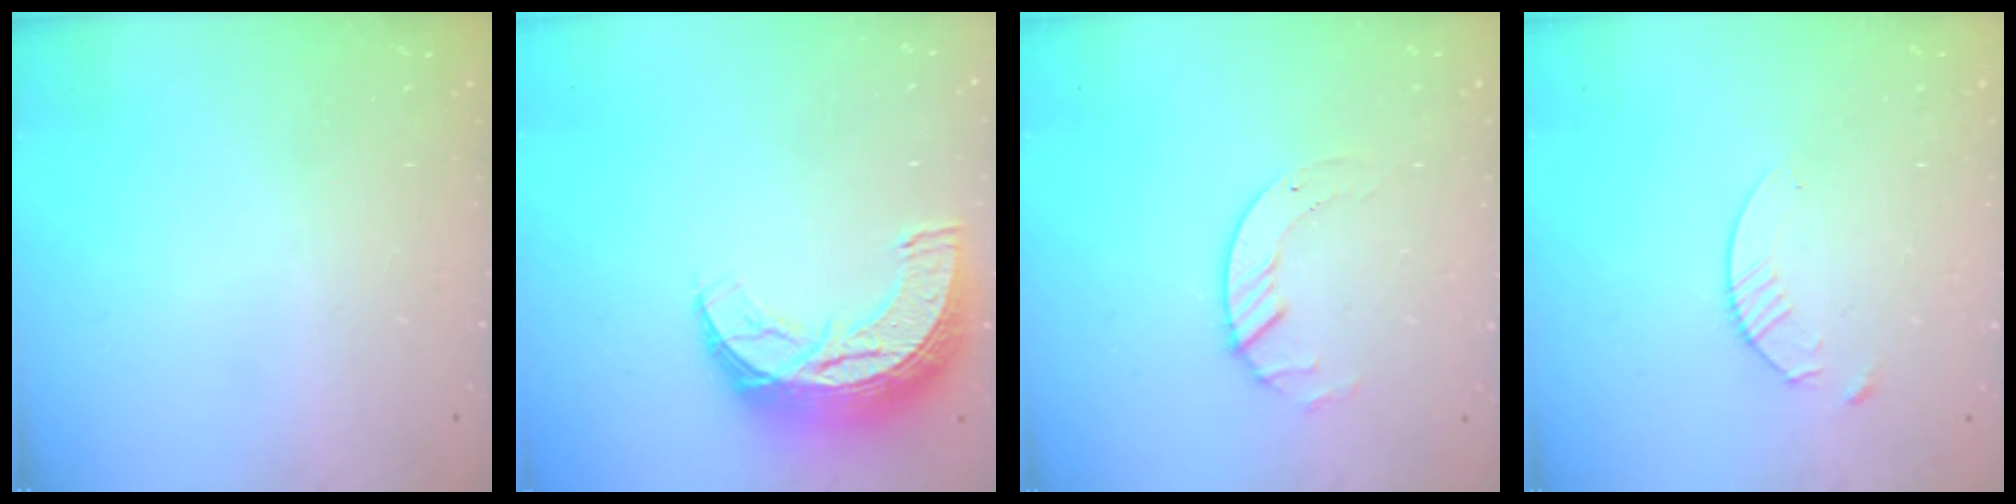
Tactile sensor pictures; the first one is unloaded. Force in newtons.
{"total": 12.7, "press": 12.7, "slide": 0.8}
{"total": 3.3, "press": 3.3, "slide": 0.4}
{"total": 4.8, "press": 4.8, "slide": 0.6}